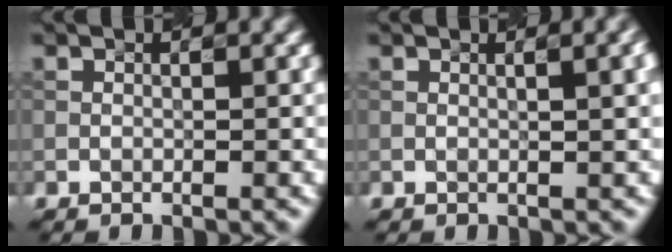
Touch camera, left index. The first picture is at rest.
{"total": 3.8, "force": [1.0, 1.5, 3.4], "torque": [-0.024, 0.016, 0.003]}